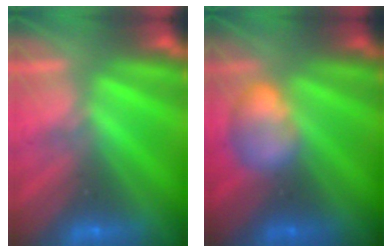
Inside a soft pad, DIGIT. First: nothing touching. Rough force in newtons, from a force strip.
{"total": 2.6}